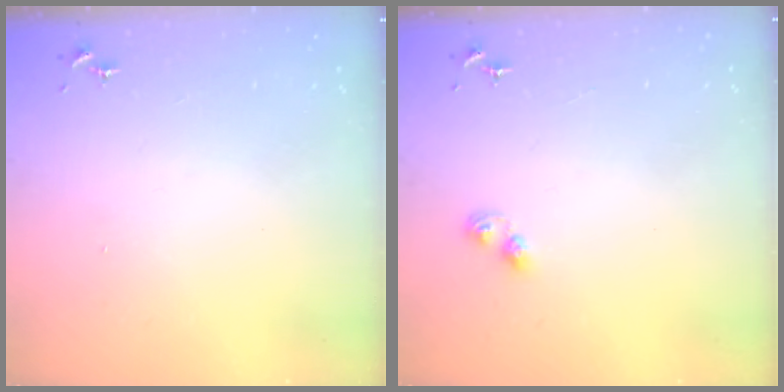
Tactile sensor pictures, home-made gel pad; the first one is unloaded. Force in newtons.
{"total": 2.6, "press": 2.6, "slide": 0.4}